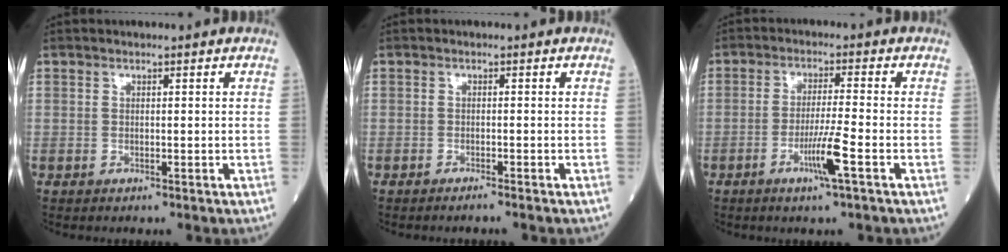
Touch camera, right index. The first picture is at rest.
{"total": 1.6, "force": [-1.4, -0.3, 0.8], "torque": [-0.009, 0.002, -0.020]}
{"total": 5.6, "force": [-2.5, -0.7, 5.0], "torque": [-0.094, -0.010, -0.049]}